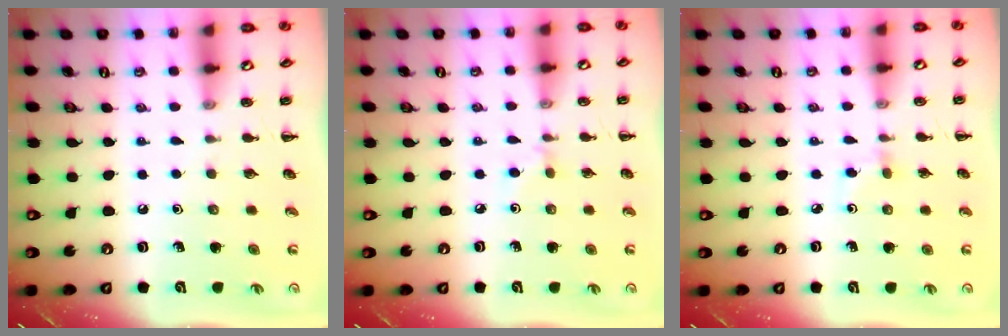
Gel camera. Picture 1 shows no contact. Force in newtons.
{"total": 2.8, "press": 2.6, "slide": 1.0}
{"total": 2.5, "press": 2.3, "slide": 1.0}